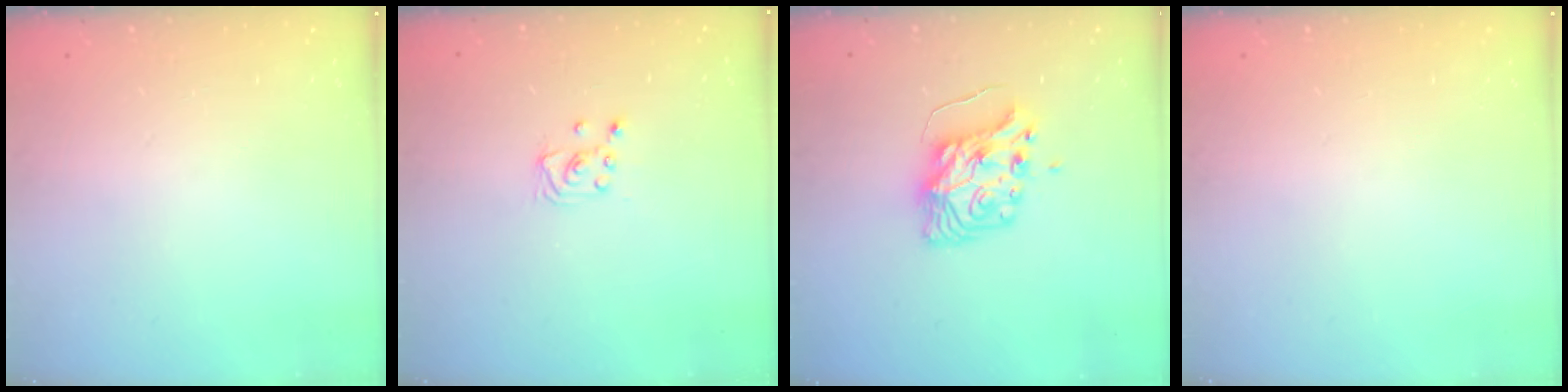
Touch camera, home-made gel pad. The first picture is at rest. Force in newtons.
{"total": 2.0, "press": 2.0, "slide": 0.2}
{"total": 8.9, "press": 8.9, "slide": 0.3}
{"total": 0.0}